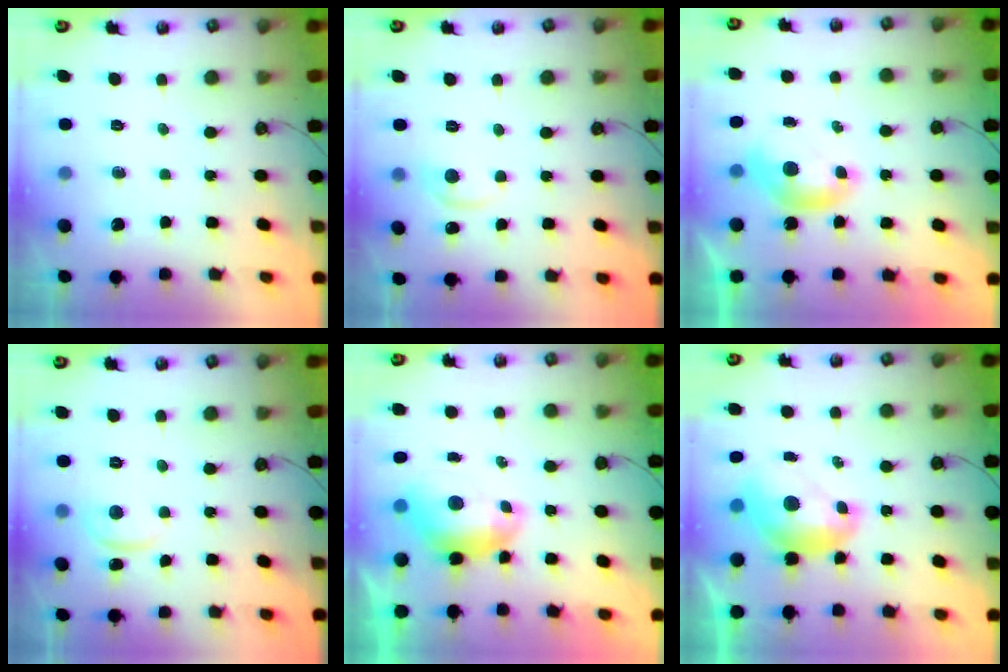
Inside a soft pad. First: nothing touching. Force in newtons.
{"total": 1.6, "press": 1.3, "slide": 0.9}
{"total": 0.6, "press": 0.0, "slide": 0.6}
{"total": 1.1, "press": 0.9, "slide": 0.5}
{"total": 0.8, "press": 0.7, "slide": 0.4}
{"total": 2.0, "press": 2.0, "slide": 0.3}